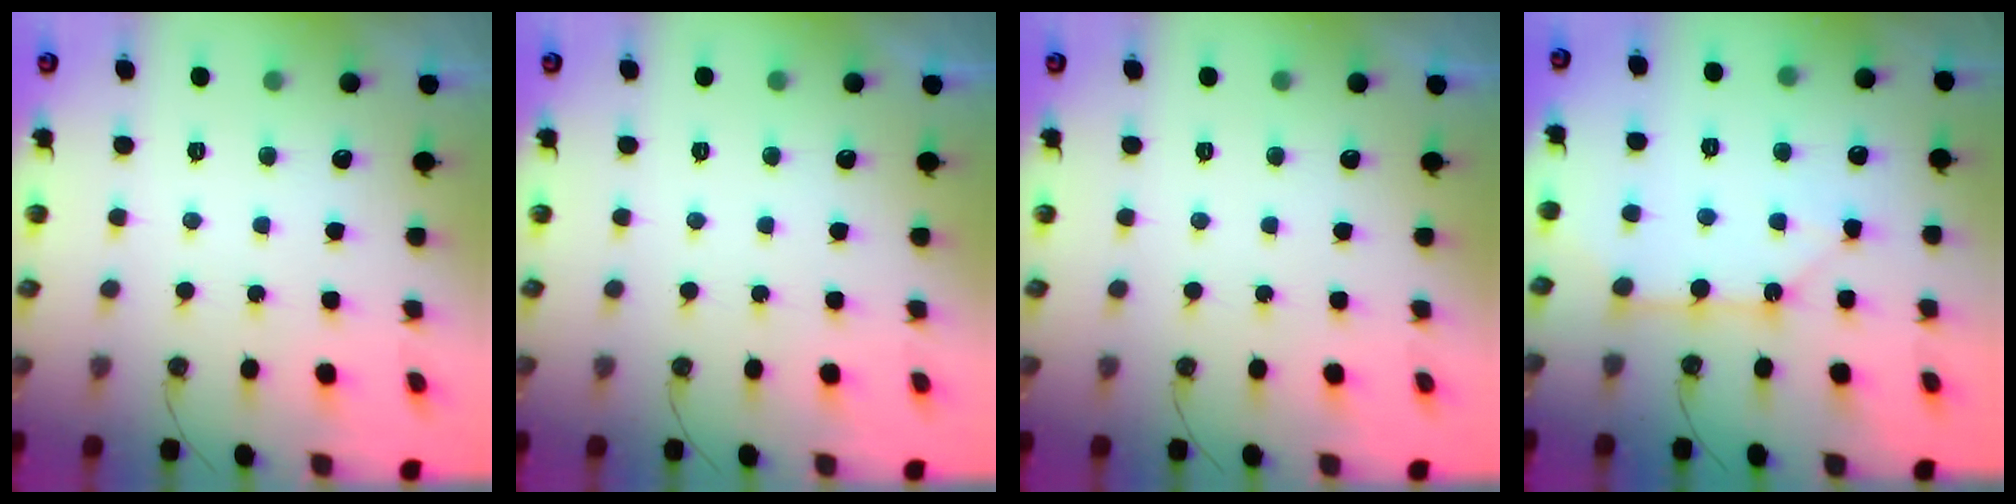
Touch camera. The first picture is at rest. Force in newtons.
{"total": 0.0}
{"total": 0.0}
{"total": 8.8, "press": 8.8, "slide": 0.8}